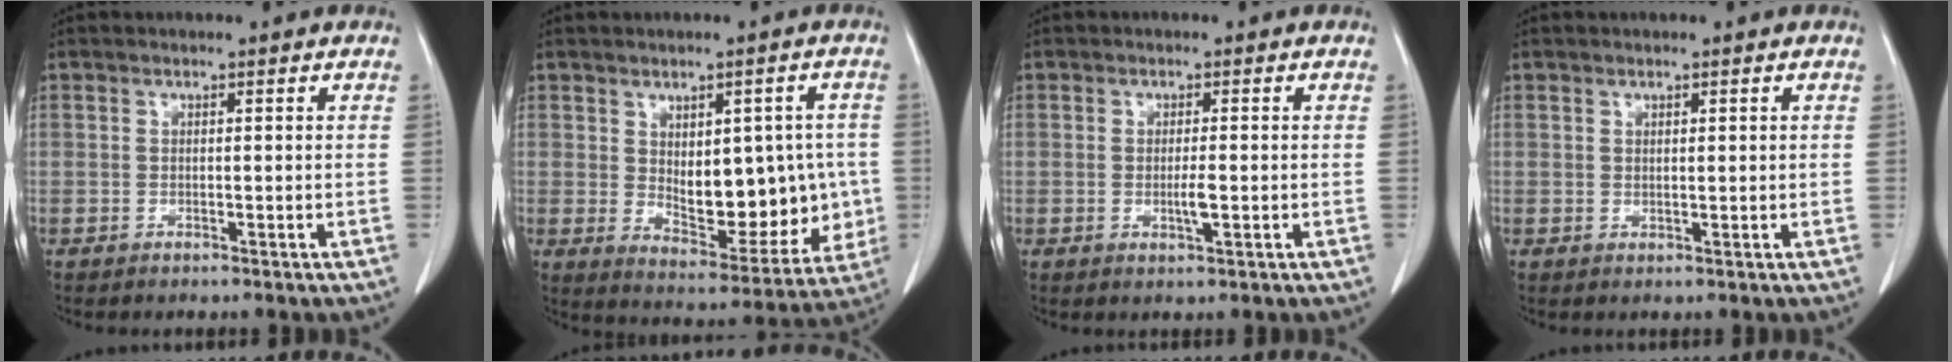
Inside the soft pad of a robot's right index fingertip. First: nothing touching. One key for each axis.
{"total": 14.5, "fx": 0.0, "fy": 7.5, "fz": 12.4, "tx": -0.173, "ty": 0.006, "tz": 0.025}
{"total": 2.5, "fx": -0.5, "fy": 0.4, "fz": 2.4, "tx": -0.048, "ty": -0.003, "tz": -0.007}
{"total": 0.8, "fx": 0.4, "fy": 0.3, "fz": 0.7, "tx": -0.015, "ty": -0.003, "tz": 0.006}